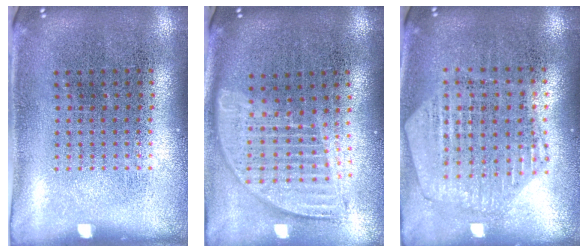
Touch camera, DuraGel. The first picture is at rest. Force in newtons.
{"total": 1.8, "press": 1.5, "slide": 1.0}
{"total": 1.2, "press": 1.2, "slide": 0.2}